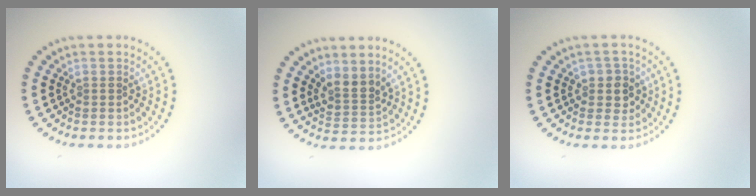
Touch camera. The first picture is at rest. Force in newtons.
{"total": 2.4, "press": 1.7, "slide": 1.7}
{"total": 1.9, "press": 1.7, "slide": 0.8}